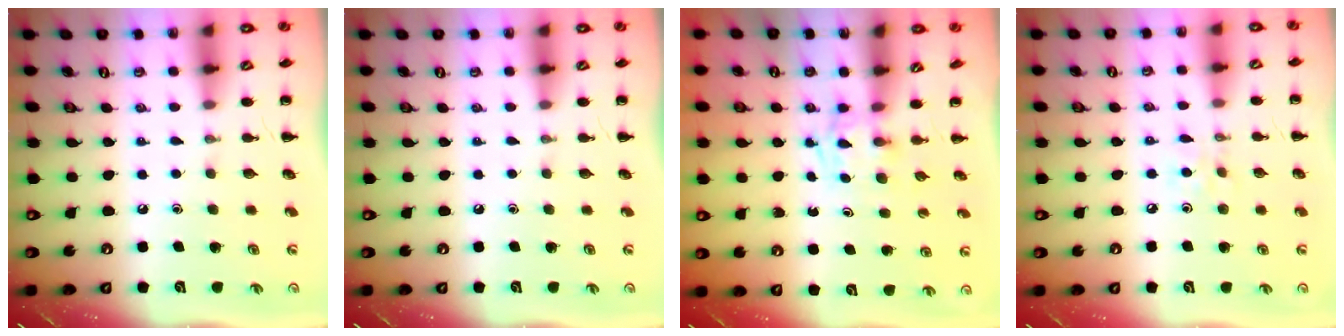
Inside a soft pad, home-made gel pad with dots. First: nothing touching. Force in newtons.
{"total": 0.0}
{"total": 1.8, "press": 1.4, "slide": 1.1}
{"total": 3.9, "press": 3.6, "slide": 1.3}